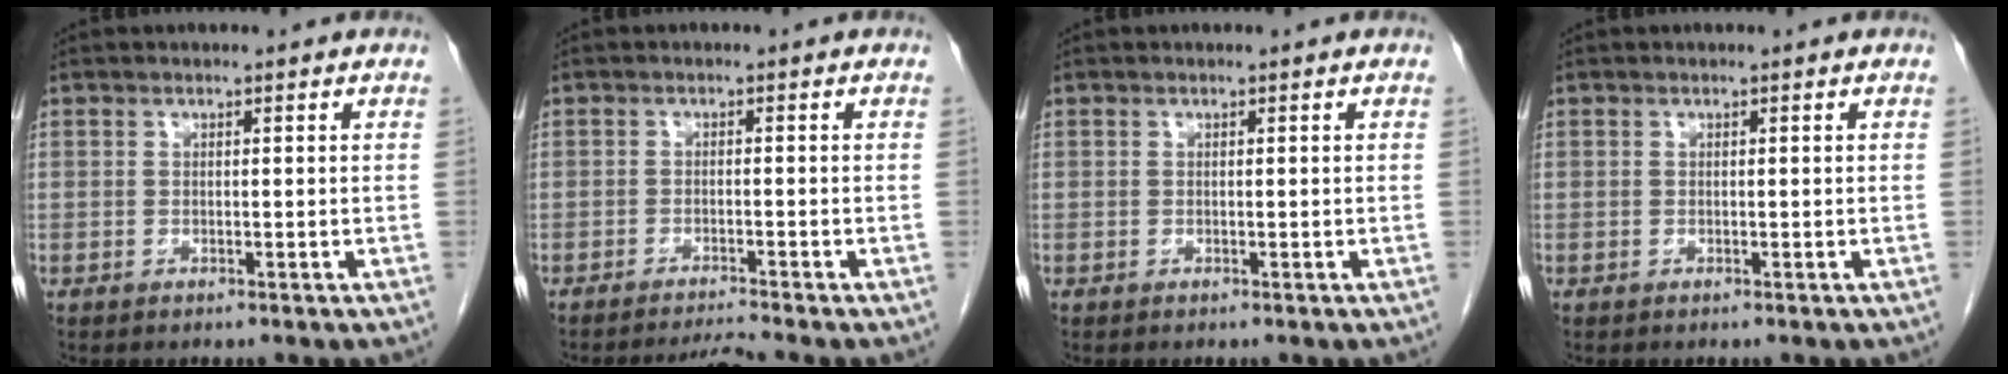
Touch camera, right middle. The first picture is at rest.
{"total": 2.8, "force": [-2.4, -1.5, -0.1], "torque": [-0.004, -0.012, -0.040]}
{"total": 0.0}
{"total": 0.0}